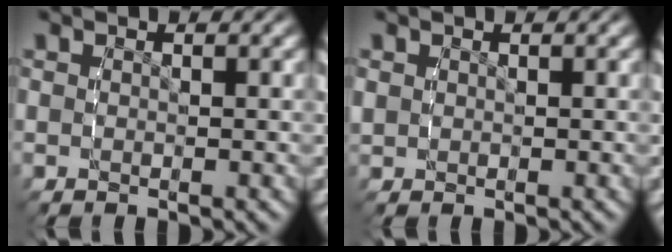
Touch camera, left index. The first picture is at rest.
{"total": 0.7, "force": [0.2, 0.7, 0.0], "torque": [-0.011, -0.004, 0.009]}